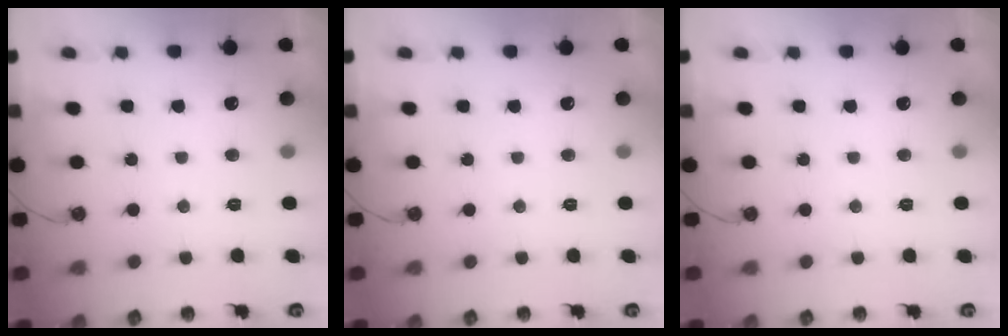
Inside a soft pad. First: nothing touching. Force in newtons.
{"total": 0.0}
{"total": 0.0}